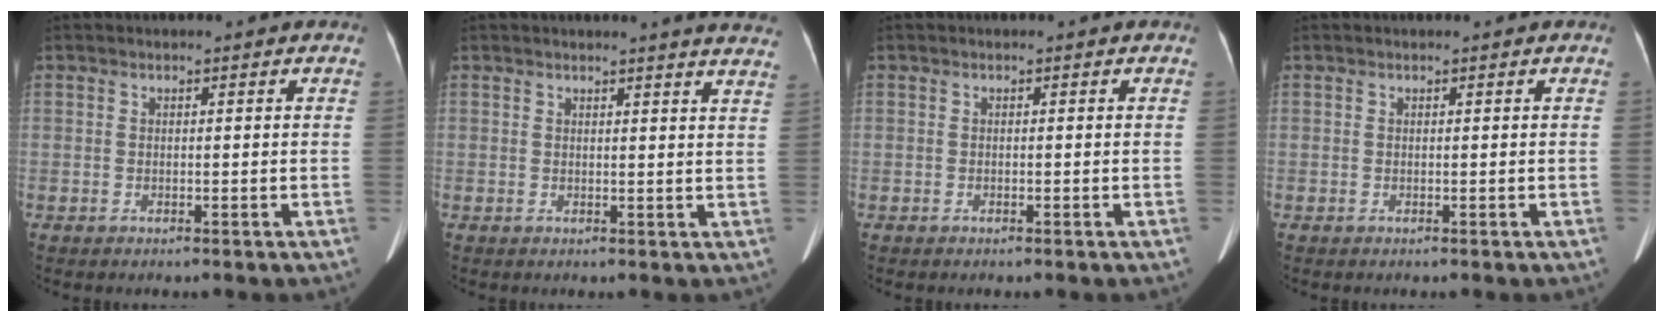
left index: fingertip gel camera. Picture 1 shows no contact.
{"total": 9.2, "force": [8.5, -0.1, 3.3], "torque": [-0.029, -0.040, 0.066]}
{"total": 0.0}
{"total": 0.0}